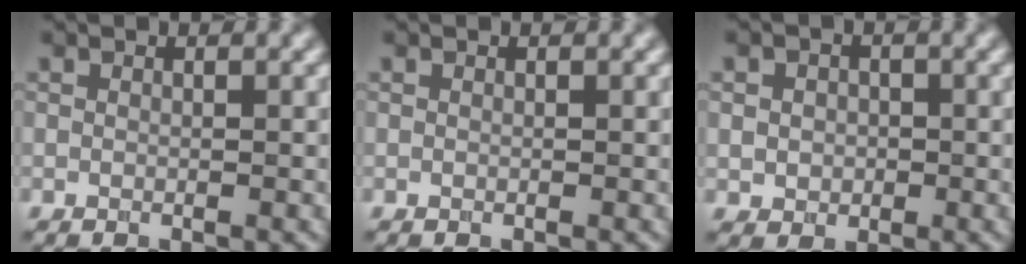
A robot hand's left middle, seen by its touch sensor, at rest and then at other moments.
{"total": 0.0}
{"total": 2.3, "force": [0.1, 2.0, 1.1], "torque": [-0.011, 0.005, -0.006]}